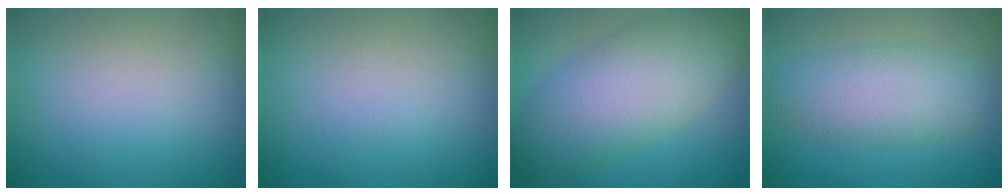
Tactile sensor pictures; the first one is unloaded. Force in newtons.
{"total": 0.0}
{"total": 7.7, "press": 7.7, "slide": 0.1}
{"total": 4.8, "press": 4.8, "slide": 0.3}